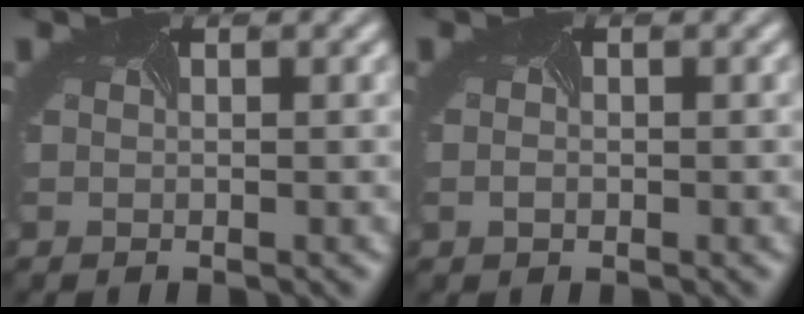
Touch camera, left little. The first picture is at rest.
{"total": 0.6, "force": [-0.2, 0.4, 0.3], "torque": [-0.007, -0.005, -0.004]}